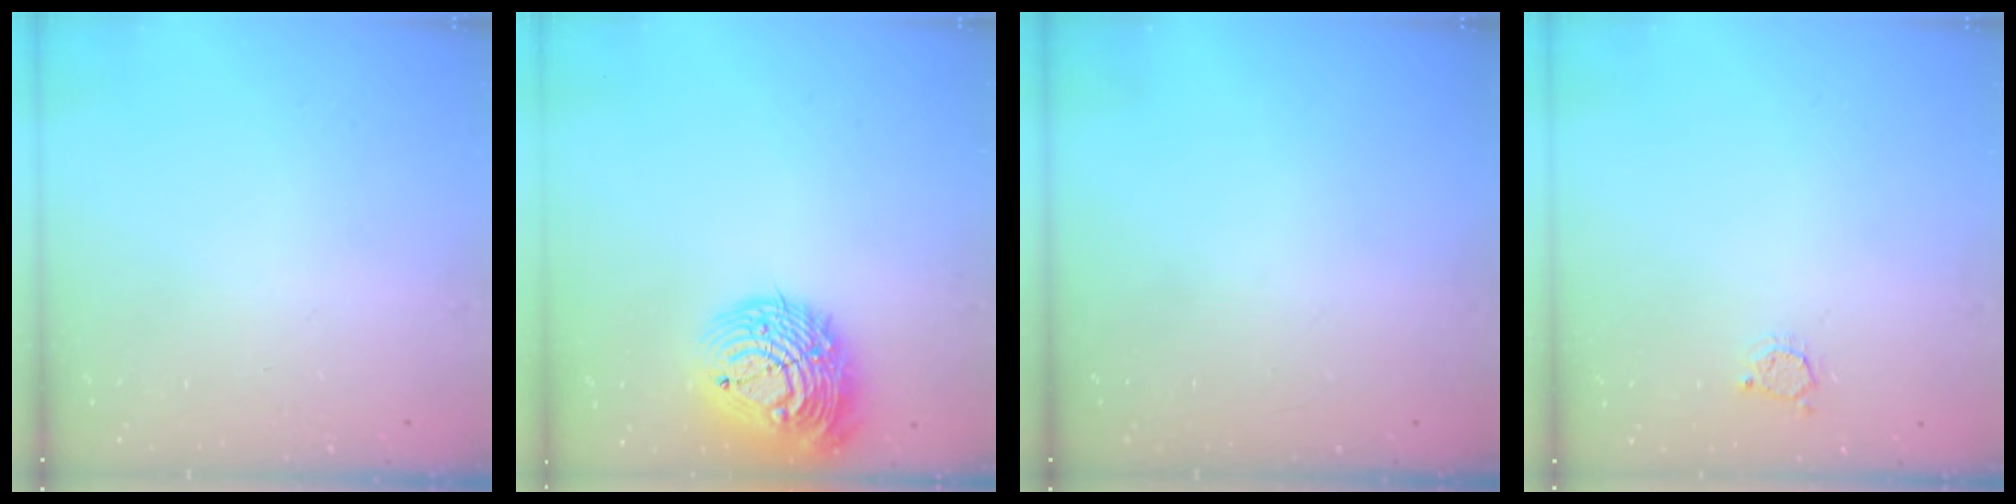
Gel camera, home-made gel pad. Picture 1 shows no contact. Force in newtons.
{"total": 17.9, "press": 17.8, "slide": 1.9}
{"total": 0.0}
{"total": 2.5, "press": 2.5, "slide": 0.3}